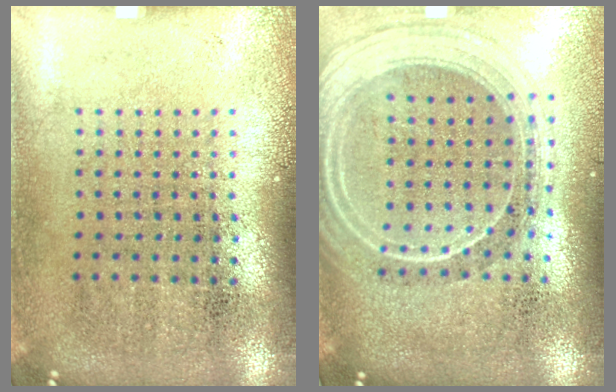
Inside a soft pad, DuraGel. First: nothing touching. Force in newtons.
{"total": 2.3, "press": 2.0, "slide": 1.2}